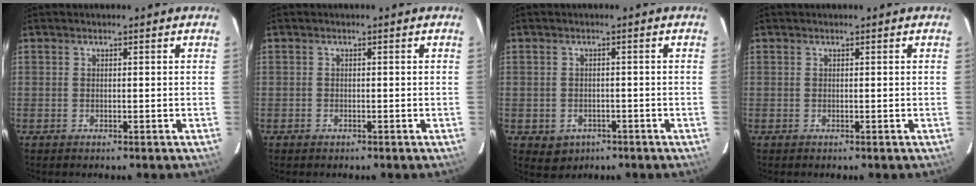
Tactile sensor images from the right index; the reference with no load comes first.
{"total": 0.8, "force": [-0.6, 0.6, 0.1], "torque": [-0.001, 0.003, -0.009]}
{"total": 4.1, "force": [-1.7, 3.5, 1.2], "torque": [-0.033, 0.002, -0.012]}
{"total": 0.0}